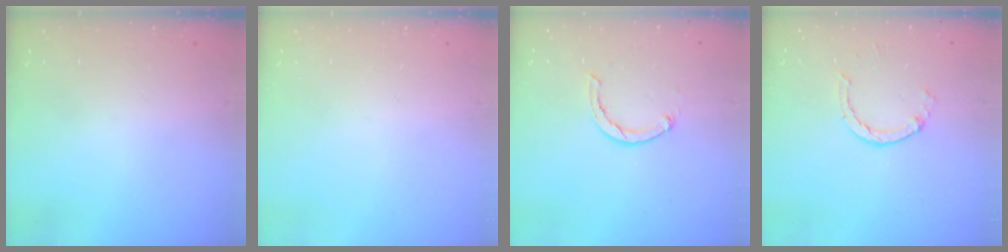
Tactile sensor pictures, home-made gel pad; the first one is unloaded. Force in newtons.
{"total": 0.0}
{"total": 1.9, "press": 1.9, "slide": 0.3}
{"total": 1.4, "press": 1.4, "slide": 0.2}